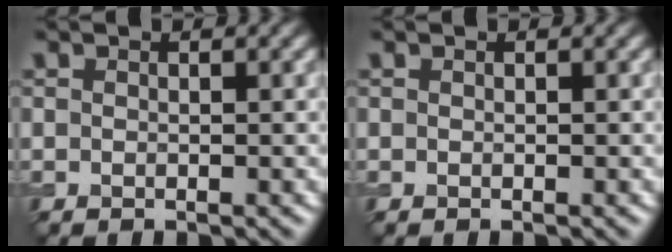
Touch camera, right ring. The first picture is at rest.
{"total": 0.0}